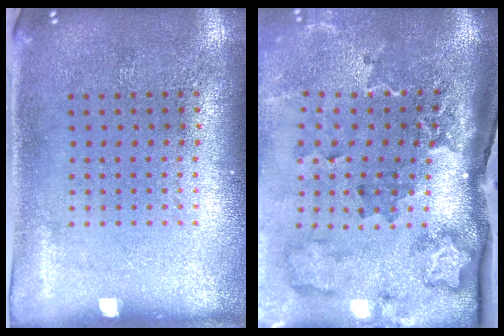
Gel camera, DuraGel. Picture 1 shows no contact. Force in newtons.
{"total": 3.0, "press": 2.2, "slide": 2.0}